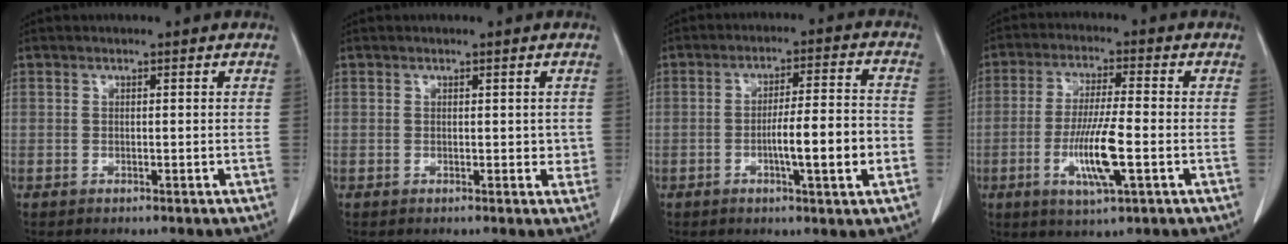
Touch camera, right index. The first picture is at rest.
{"total": 1.6, "force": [0.3, 1.2, 1.1], "torque": [-0.005, 0.001, 0.005]}
{"total": 9.4, "force": [-2.6, 0.2, 9.0], "torque": [-0.142, 0.005, -0.038]}
{"total": 9.2, "force": [-2.7, 0.5, 8.8], "torque": [-0.173, -0.012, -0.048]}